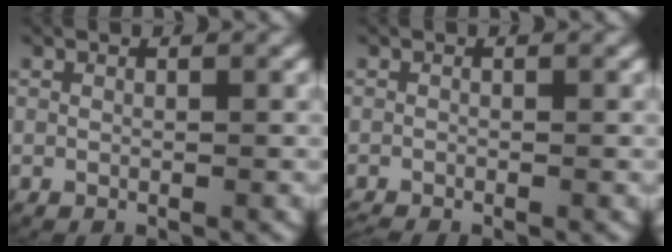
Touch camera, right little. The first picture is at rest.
{"total": 1.0, "force": [-1.0, 0.2, 0.2], "torque": [-0.011, -0.012, -0.012]}